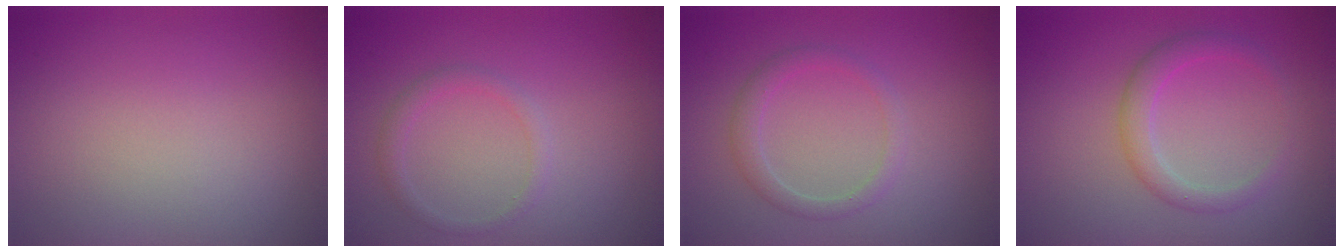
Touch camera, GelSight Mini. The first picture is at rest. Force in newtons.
{"total": 1.4, "press": 1.4, "slide": 0.1}
{"total": 1.8, "press": 1.8, "slide": 0.1}
{"total": 2.4, "press": 2.3, "slide": 0.2}